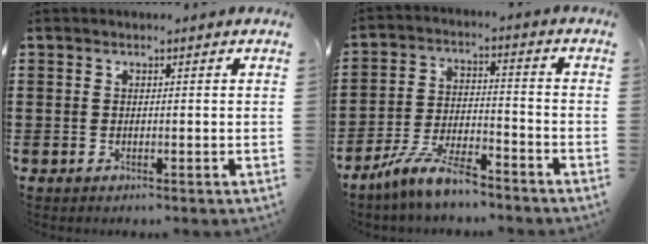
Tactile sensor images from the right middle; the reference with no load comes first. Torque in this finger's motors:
{"motor_torque": [2.14, 0.00, 0.22, 0.13]}